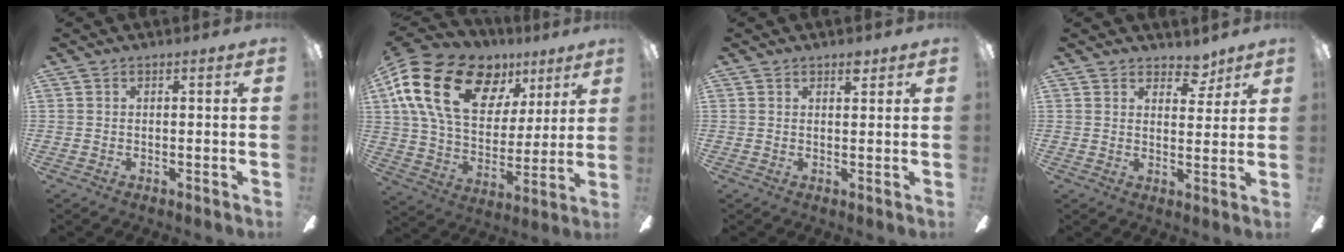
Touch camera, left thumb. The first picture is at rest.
{"total": 24.2, "force": [11.1, 14.9, 15.4], "torque": [-0.291, -0.035, 0.199]}
{"total": 2.2, "force": [1.7, 1.1, 0.9], "torque": [0.005, -0.010, 0.027]}
{"total": 5.7, "force": [4.6, 3.0, 1.8], "torque": [-0.008, -0.026, 0.079]}